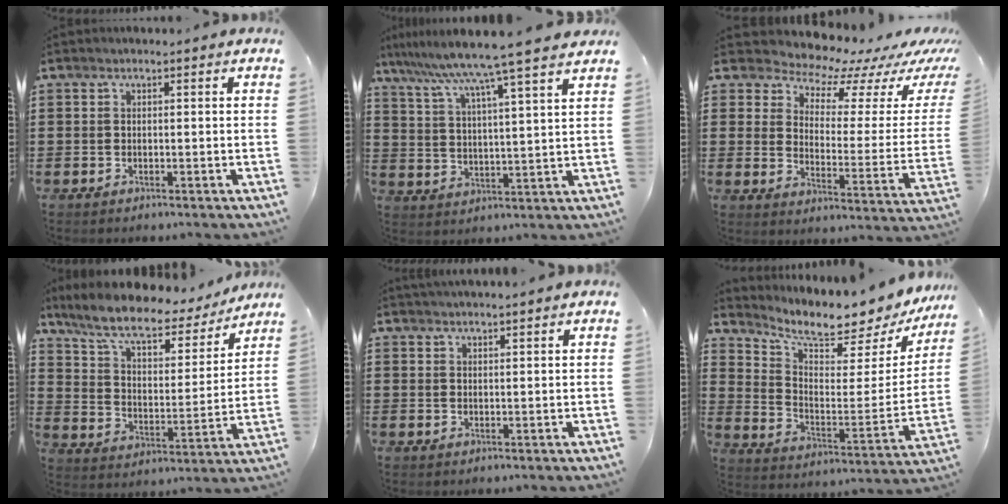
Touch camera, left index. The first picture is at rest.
{"total": 8.2, "force": [7.1, -1.6, 3.7], "torque": [-0.100, -0.048, 0.115]}
{"total": 6.1, "force": [5.7, 2.1, 1.0], "torque": [-0.032, -0.056, 0.091]}
{"total": 9.3, "force": [7.8, 2.2, 4.7], "torque": [-0.122, -0.038, 0.133]}
{"total": 1.6, "force": [1.6, -0.1, 0.3], "torque": [-0.009, 0.002, 0.032]}
{"total": 6.0, "force": [5.3, 0.7, 2.6], "torque": [-0.065, -0.058, 0.081]}